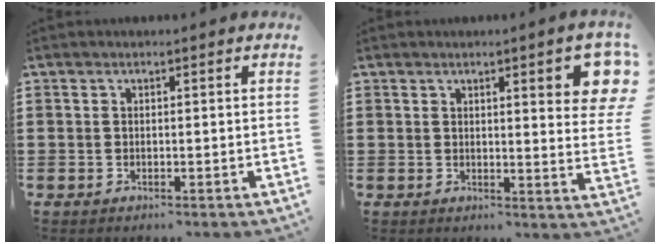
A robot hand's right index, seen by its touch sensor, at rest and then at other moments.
{"total": 6.3, "force": [3.1, 1.1, 5.3], "torque": [-0.074, -0.009, 0.047]}